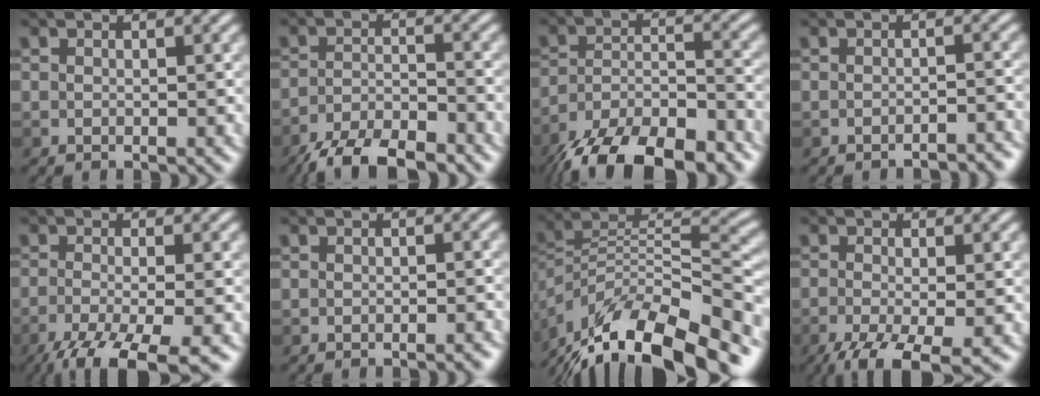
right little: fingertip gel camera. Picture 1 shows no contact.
{"total": 5.9, "force": [-5.3, 0.9, 2.4], "torque": [-0.051, -0.003, -0.102]}
{"total": 10.8, "force": [-9.2, 2.8, 5.0], "torque": [-0.097, -0.006, -0.168]}
{"total": 1.7, "force": [-1.6, -0.1, 0.3], "torque": [0.007, 0.008, -0.032]}
{"total": 9.8, "force": [-5.6, 3.0, 7.5], "torque": [-0.143, -0.030, -0.088]}
{"total": 0.8, "force": [-0.7, -0.3, 0.1], "torque": [-0.001, 0.000, -0.015]}
{"total": 14.4, "force": [-11.6, 4.0, 7.7], "torque": [-0.157, 0.020, -0.199]}
{"total": 7.6, "force": [-4.0, 2.4, 6.0], "torque": [-0.118, -0.017, -0.062]}